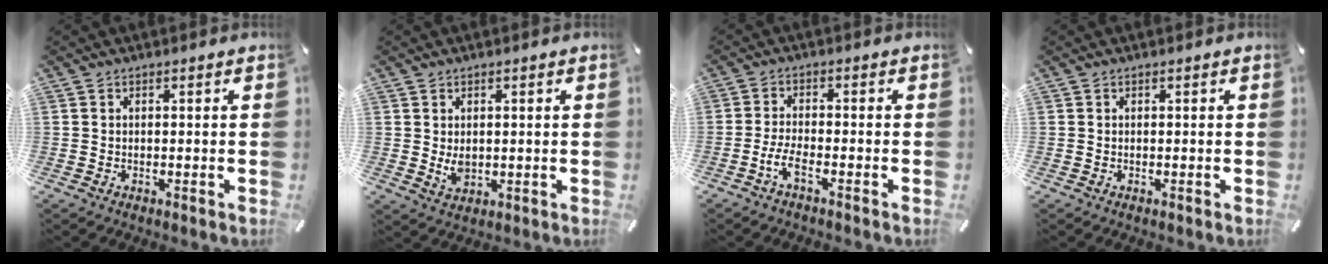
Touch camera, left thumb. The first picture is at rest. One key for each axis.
{"total": 3.5, "fx": 0.3, "fy": 2.7, "fz": 2.2, "tx": -0.041, "ty": -0.003, "tz": 0.004}
{"total": 4.5, "fx": -2.5, "fy": 1.2, "fz": 3.5, "tx": -0.084, "ty": -0.003, "tz": -0.051}
{"total": 0.0}